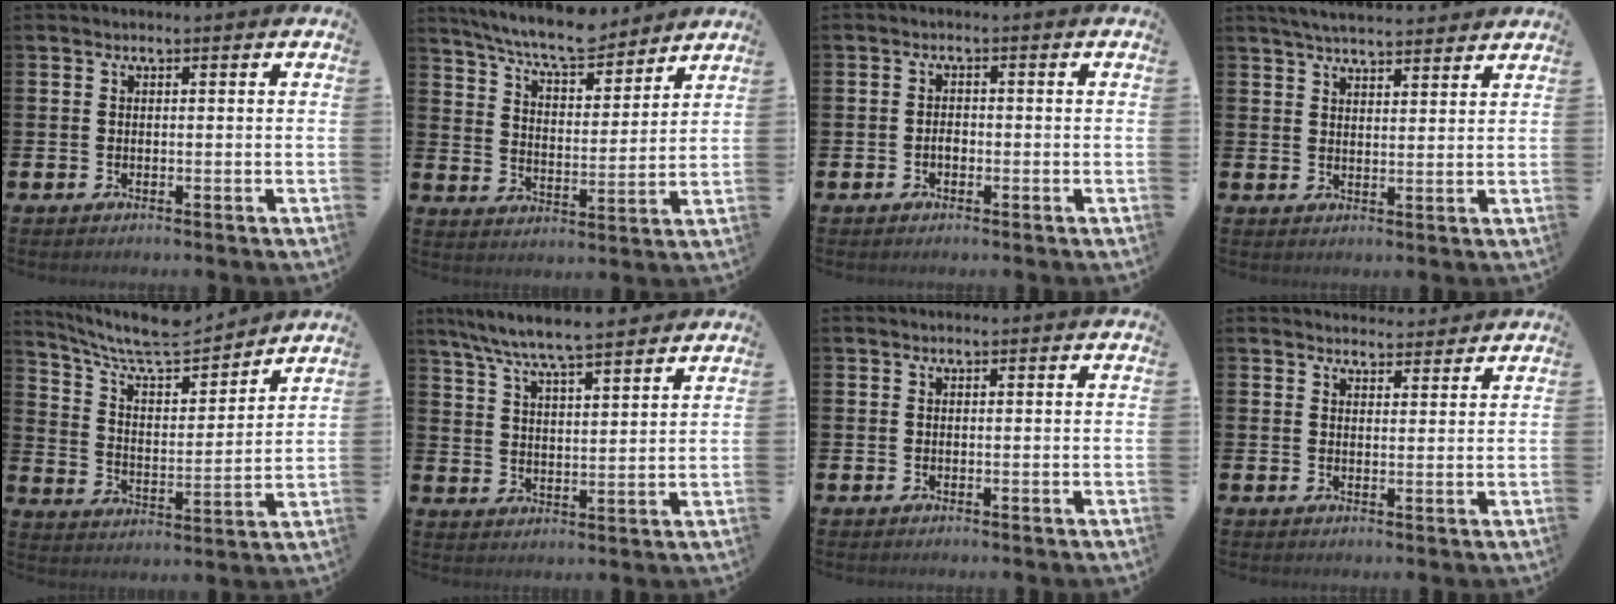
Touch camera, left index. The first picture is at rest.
{"total": 8.5, "force": [7.9, 1.1, 2.7], "torque": [-0.076, -0.046, 0.141]}
{"total": 1.5, "force": [-0.5, 0.9, 1.0], "torque": [-0.013, -0.001, -0.012]}
{"total": 4.6, "force": [4.5, 0.5, 0.8], "torque": [-0.022, -0.019, 0.082]}
{"total": 8.8, "force": [8.2, 1.7, 2.7], "torque": [-0.085, -0.062, 0.141]}
{"total": 7.4, "force": [7.1, 0.2, 2.2], "torque": [-0.068, -0.036, 0.127]}
{"total": 0.0}
{"total": 2.9, "force": [2.8, 0.5, -0.2], "torque": [0.009, -0.019, 0.049]}